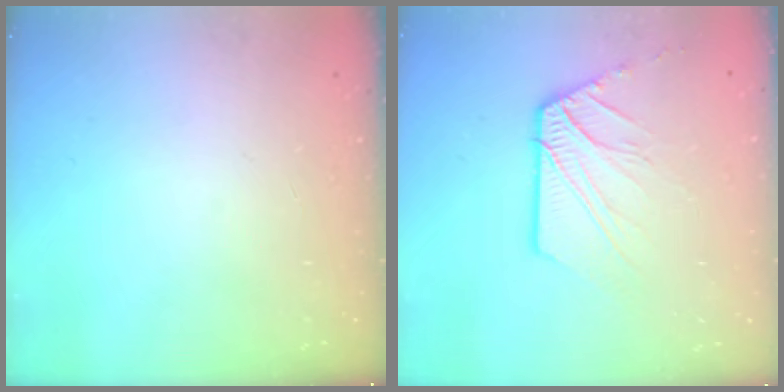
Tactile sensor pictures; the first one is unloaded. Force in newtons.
{"total": 10.1, "press": 10.1, "slide": 1.1}